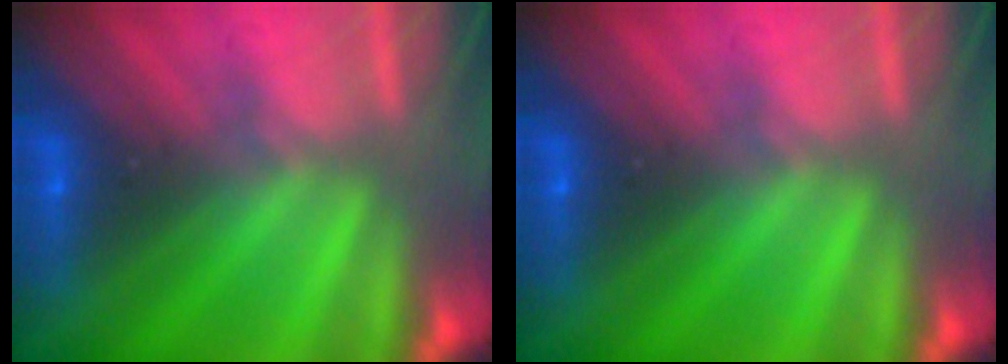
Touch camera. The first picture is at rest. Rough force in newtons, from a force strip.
{"total": 0.0}